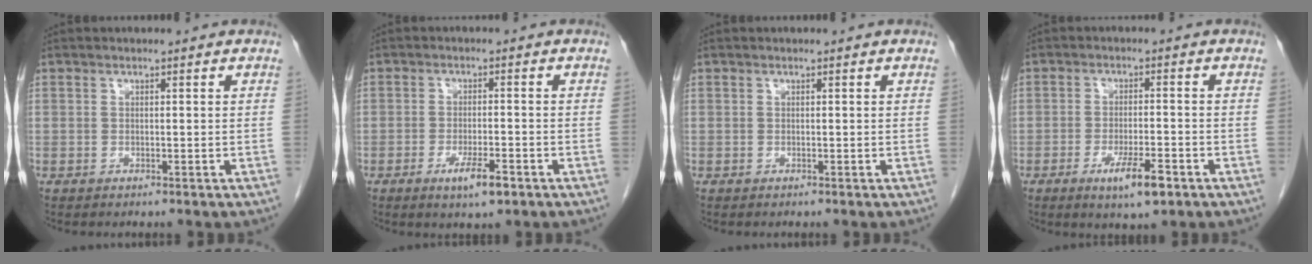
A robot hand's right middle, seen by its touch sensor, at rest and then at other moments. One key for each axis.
{"total": 4.7, "fx": -2.5, "fy": 1.0, "fz": 3.8, "tx": -0.069, "ty": -0.003, "tz": -0.040}
{"total": 0.0}
{"total": 6.0, "fx": -3.3, "fy": 1.2, "fz": 4.9, "tx": -0.088, "ty": -0.007, "tz": -0.049}